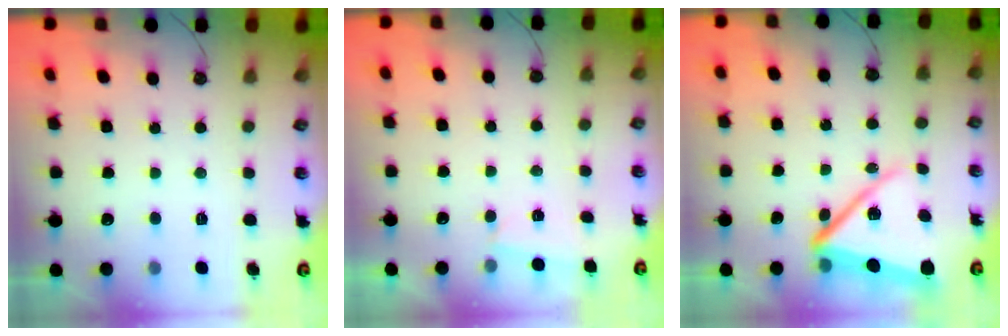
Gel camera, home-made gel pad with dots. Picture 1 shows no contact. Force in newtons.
{"total": 1.0, "press": 0.9, "slide": 0.4}
{"total": 15.2, "press": 15.2, "slide": 1.5}